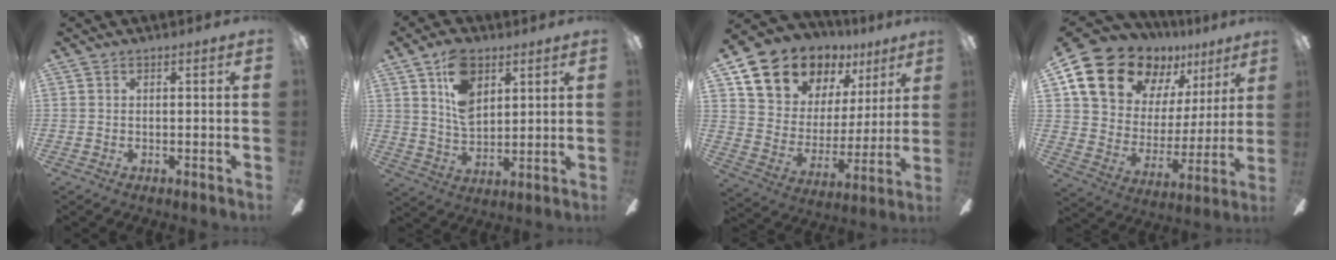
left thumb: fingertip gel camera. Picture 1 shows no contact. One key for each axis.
{"total": 11.4, "fx": 5.6, "fy": 6.9, "fz": 7.0, "tx": -0.119, "ty": -0.007, "tz": 0.104}
{"total": 13.3, "fx": 11.0, "fy": 7.3, "fz": 1.7, "tx": -0.063, "ty": -0.090, "tz": 0.207}
{"total": 18.7, "fx": 13.6, "fy": 11.0, "fz": 6.6, "tx": -0.140, "ty": -0.085, "tz": 0.261}